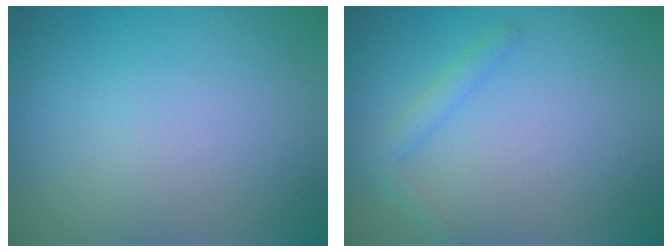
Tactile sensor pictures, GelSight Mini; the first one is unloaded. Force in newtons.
{"total": 1.4, "press": 1.4, "slide": 0.1}